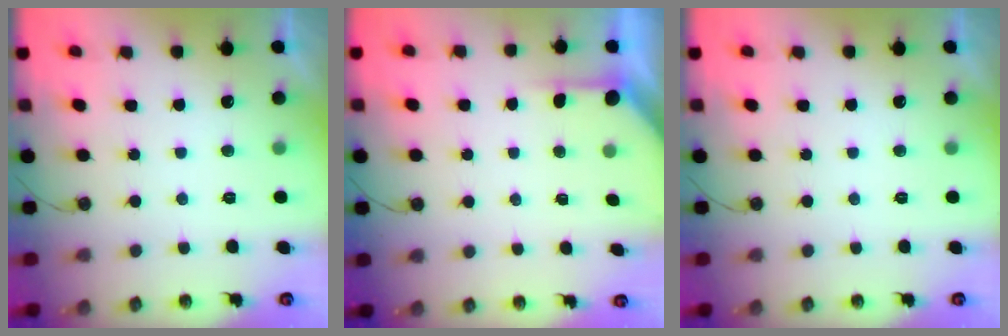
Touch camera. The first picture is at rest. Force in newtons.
{"total": 2.2, "press": 2.2, "slide": 0.3}
{"total": 0.0}